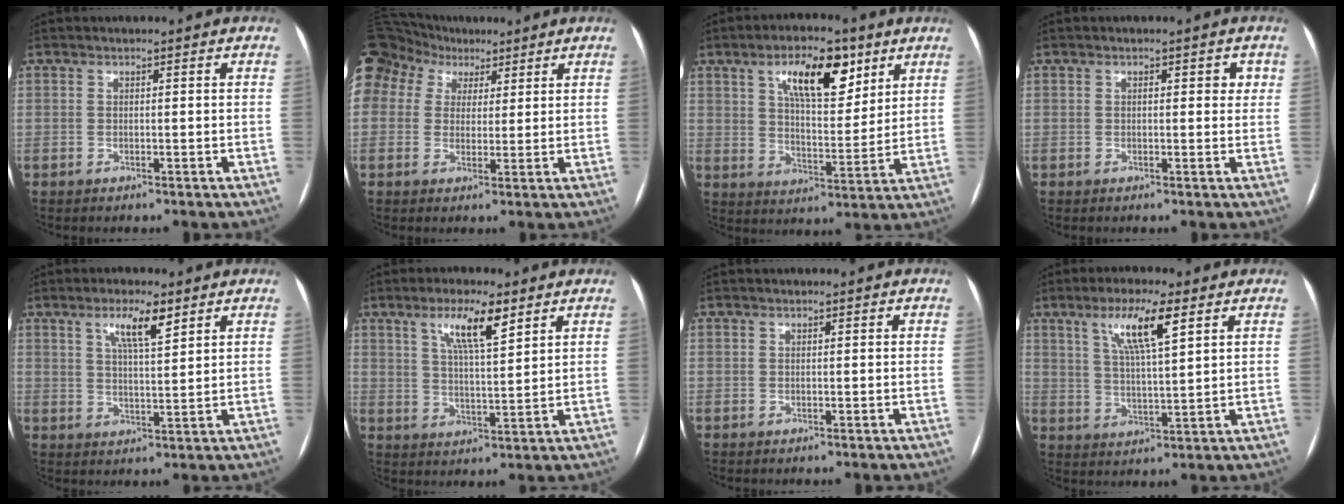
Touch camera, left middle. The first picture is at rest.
{"total": 20.9, "force": [10.6, 16.1, 7.9], "torque": [-0.270, 0.098, 0.208]}
{"total": 11.5, "force": [6.2, 4.2, 8.7], "torque": [-0.144, 0.012, 0.105]}
{"total": 2.8, "force": [1.0, 1.4, 2.2], "torque": [-0.025, 0.008, 0.008]}
{"total": 6.0, "force": [3.5, 1.0, 4.8], "torque": [-0.088, 0.003, 0.060]}
{"total": 7.8, "force": [4.5, 1.2, 6.3], "torque": [-0.116, 0.002, 0.079]}
{"total": 0.0}
{"total": 8.7, "force": [4.4, 1.0, 7.4], "torque": [-0.140, 0.003, 0.080]}